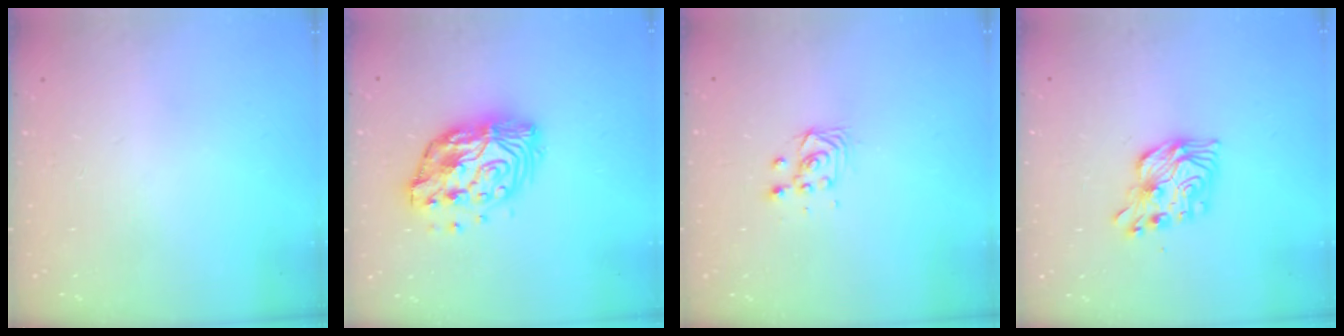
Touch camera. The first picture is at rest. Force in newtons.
{"total": 14.0, "press": 13.9, "slide": 1.1}
{"total": 4.3, "press": 4.3, "slide": 0.6}
{"total": 11.5, "press": 11.5, "slide": 0.4}